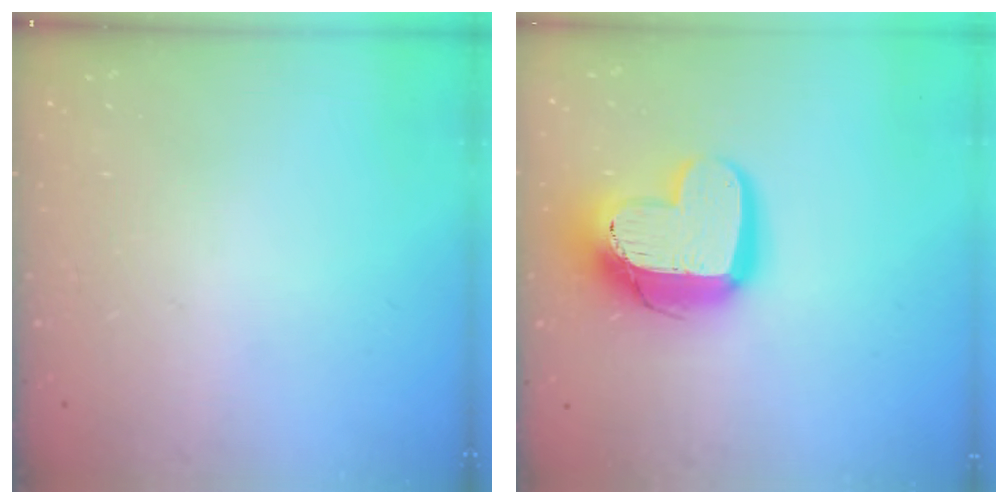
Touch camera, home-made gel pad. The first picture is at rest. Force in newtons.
{"total": 16.6, "press": 16.6, "slide": 1.3}